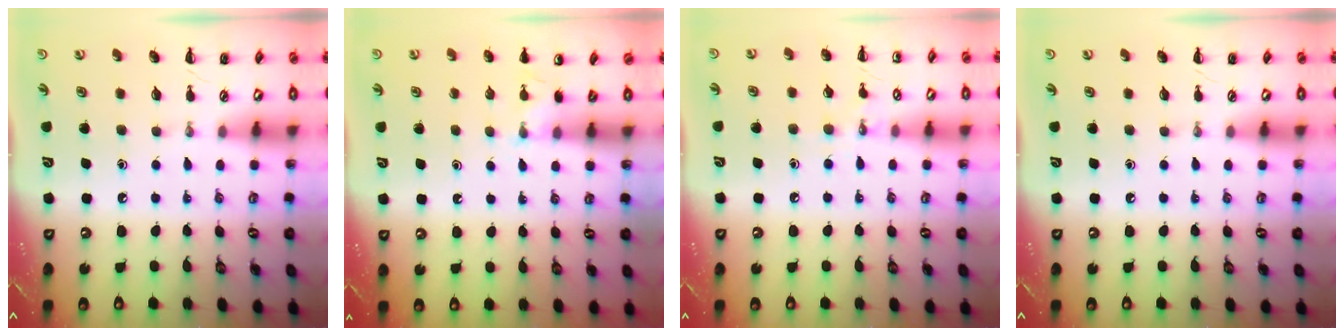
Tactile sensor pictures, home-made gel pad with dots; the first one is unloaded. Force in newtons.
{"total": 5.2, "press": 5.0, "slide": 1.5}
{"total": 7.0, "press": 6.8, "slide": 1.6}
{"total": 0.0}